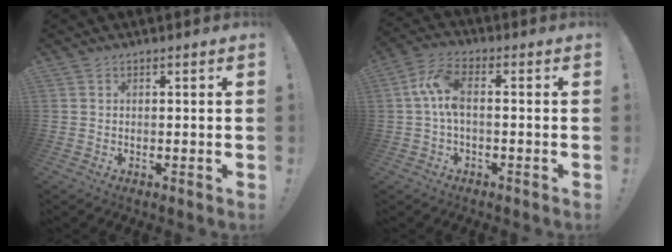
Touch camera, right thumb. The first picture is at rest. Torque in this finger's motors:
{"motor_torque": [0.60, -0.07, 1.12, -0.68, 0.25]}